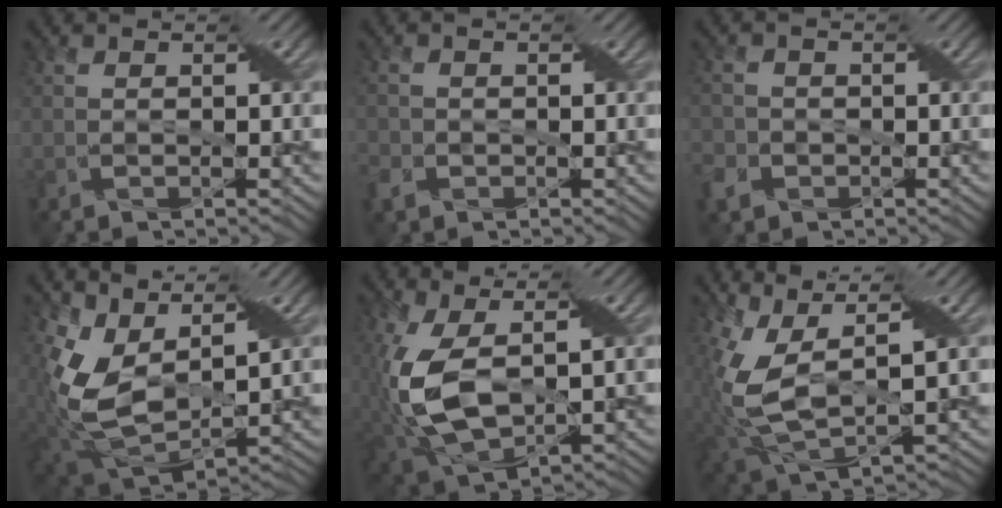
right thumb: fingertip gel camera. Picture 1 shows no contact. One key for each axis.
{"total": 2.5, "fx": -1.4, "fy": 2.0, "fz": 0.6, "tx": -0.023, "ty": -0.009, "tz": -0.034}
{"total": 3.1, "fx": -1.7, "fy": 2.5, "fz": 0.7, "tx": -0.024, "ty": -0.008, "tz": -0.040}
{"total": 10.5, "fx": 3.7, "fy": 6.3, "fz": 7.5, "tx": -0.185, "ty": -0.012, "tz": 0.075}
{"total": 11.3, "fx": 0.4, "fy": 6.4, "fz": 9.3, "tx": -0.231, "ty": -0.014, "tz": 0.012}
{"total": 11.3, "fx": 1.4, "fy": 6.0, "fz": 9.4, "tx": -0.235, "ty": -0.020, "tz": 0.033}